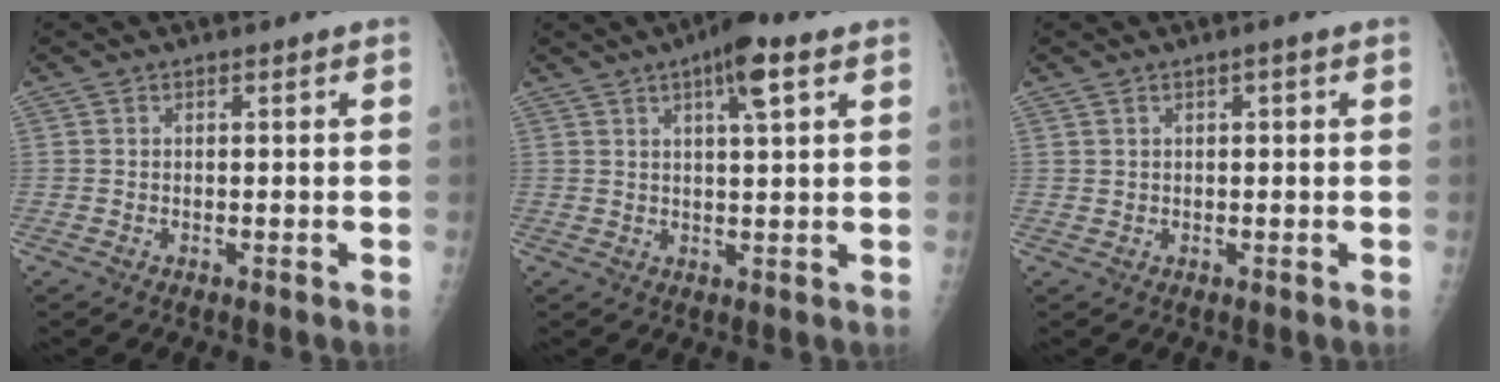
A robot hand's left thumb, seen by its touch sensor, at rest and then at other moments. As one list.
[{"total": 7.1, "force": [3.6, 1.7, 5.9], "torque": [-0.087, -0.005, 0.053]}, {"total": 0.8, "force": [0.5, 0.6, 0.2], "torque": [0.005, -0.001, 0.008]}]